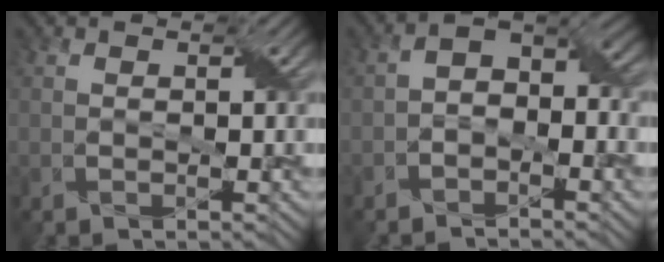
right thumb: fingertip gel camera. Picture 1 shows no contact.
{"total": 4.7, "force": [-1.5, 3.0, 3.4], "torque": [-0.050, 0.006, -0.038]}